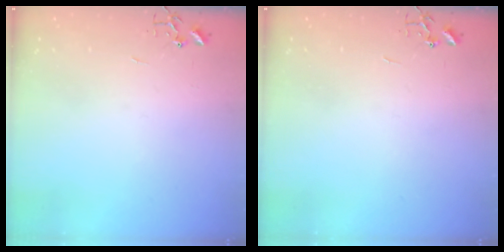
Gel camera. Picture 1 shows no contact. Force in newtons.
{"total": 0.0}